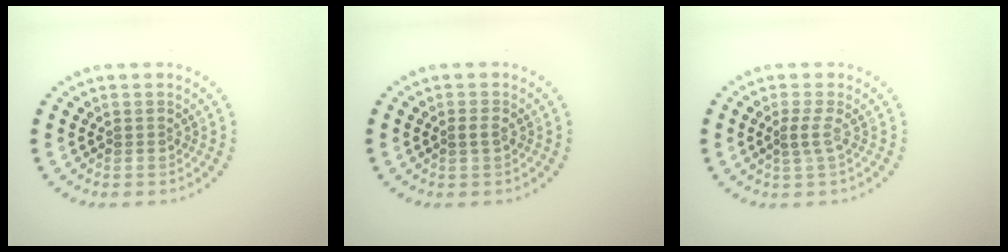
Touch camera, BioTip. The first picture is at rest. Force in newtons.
{"total": 1.0, "press": 1.0, "slide": 0.0}
{"total": 1.3, "press": 0.9, "slide": 0.9}